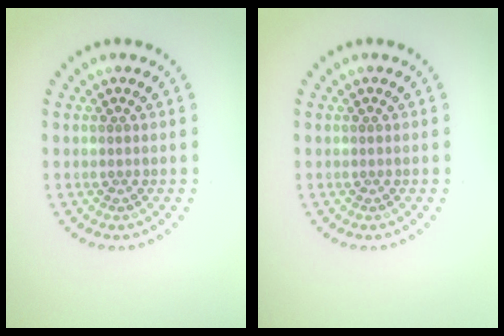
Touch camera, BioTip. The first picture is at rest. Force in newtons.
{"total": 0.0}